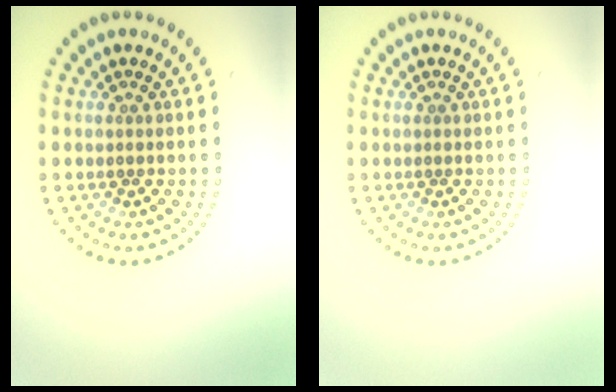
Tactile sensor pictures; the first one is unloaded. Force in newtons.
{"total": 0.0}